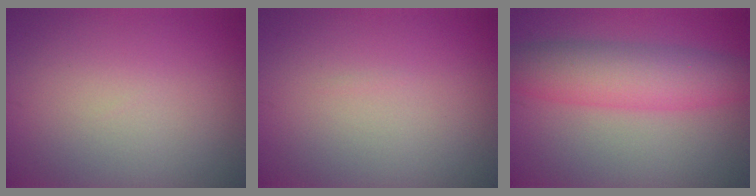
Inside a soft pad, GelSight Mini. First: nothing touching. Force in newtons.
{"total": 0.0}
{"total": 6.2, "press": 6.2, "slide": 0.3}